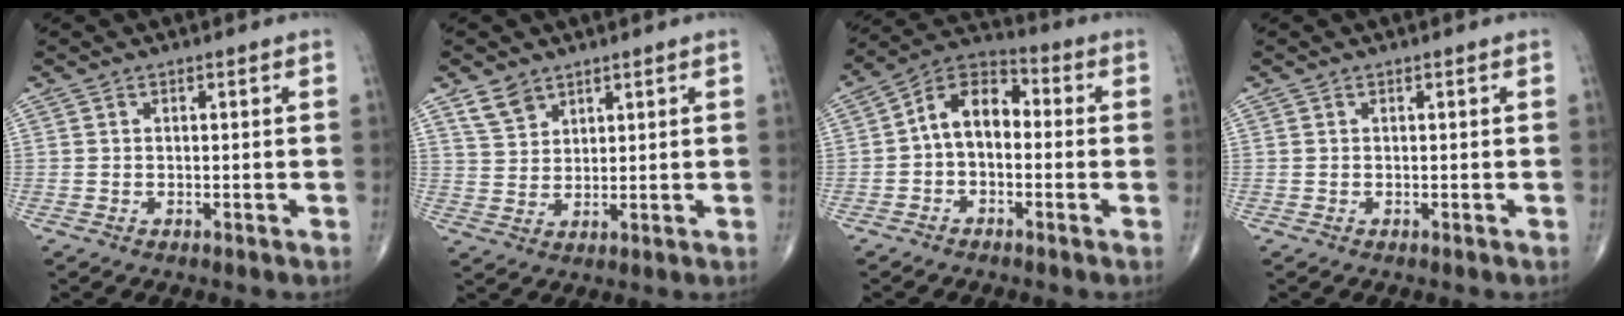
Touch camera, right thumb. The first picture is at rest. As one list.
[{"total": 5.0, "force": [3.3, 3.4, 1.5], "torque": [-0.010, -0.020, 0.068]}, {"total": 9.6, "force": [-0.3, 6.3, 7.3], "torque": [-0.097, 0.037, -0.024]}, {"total": 0.0}]